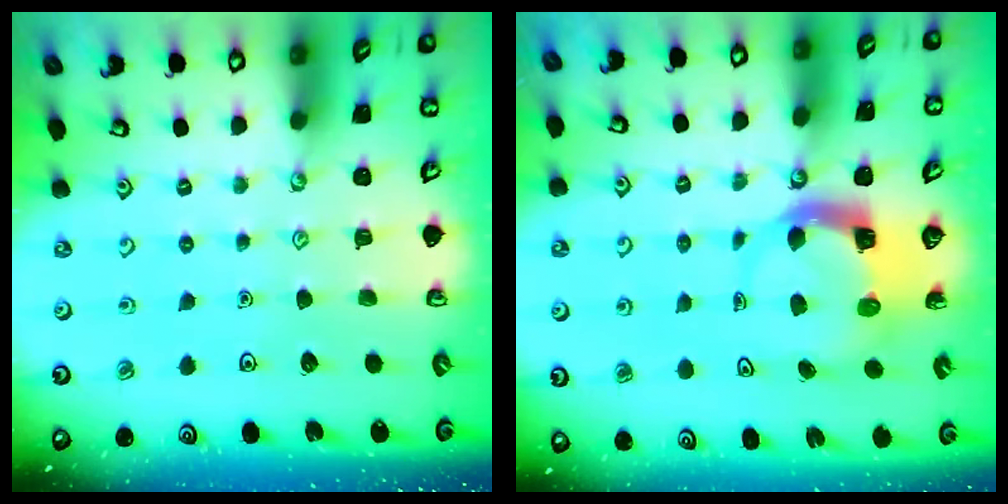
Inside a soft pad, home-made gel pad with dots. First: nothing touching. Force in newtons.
{"total": 5.3, "press": 5.3, "slide": 0.6}